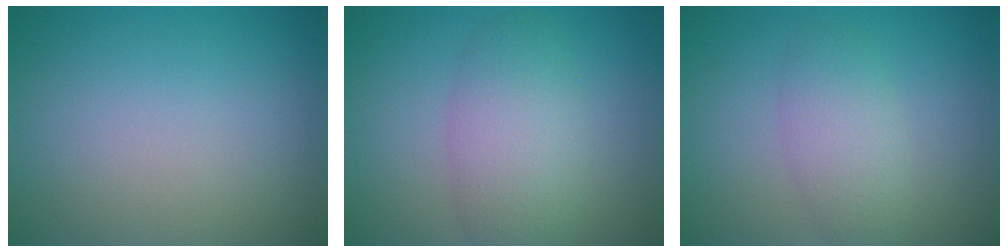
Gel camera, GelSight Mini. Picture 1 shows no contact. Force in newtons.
{"total": 4.5, "press": 4.5, "slide": 0.2}
{"total": 2.9, "press": 2.9, "slide": 0.1}